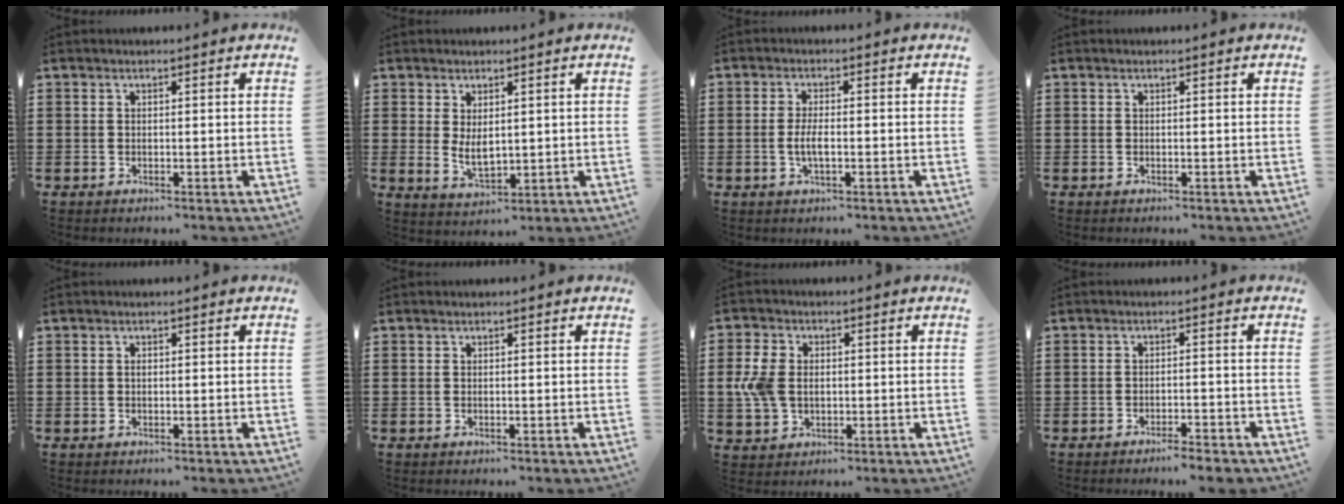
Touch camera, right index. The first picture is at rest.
{"total": 3.5, "force": [0.7, 1.7, 3.0], "torque": [-0.050, 0.001, 0.012]}
{"total": 3.1, "force": [-0.6, 0.9, 2.9], "torque": [-0.064, -0.003, -0.016]}
{"total": 0.0}
{"total": 0.5, "force": [0.0, 0.3, 0.4], "torque": [-0.011, -0.002, 0.001]}
{"total": 0.0}
{"total": 5.9, "force": [0.0, 4.3, 4.0], "torque": [-0.121, 0.002, -0.010]}
{"total": 2.3, "force": [-2.2, -0.1, 0.8], "torque": [-0.014, 0.000, -0.043]}